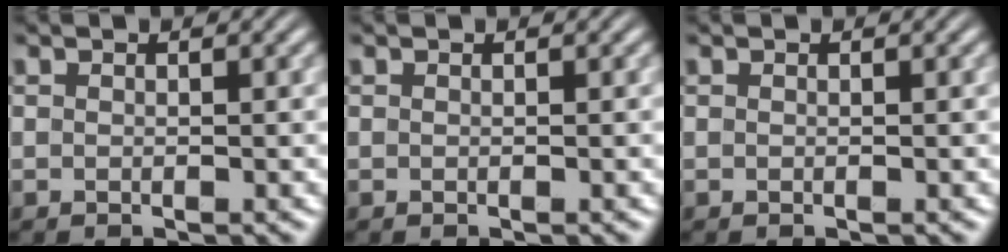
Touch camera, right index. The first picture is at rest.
{"total": 0.0}
{"total": 0.0}